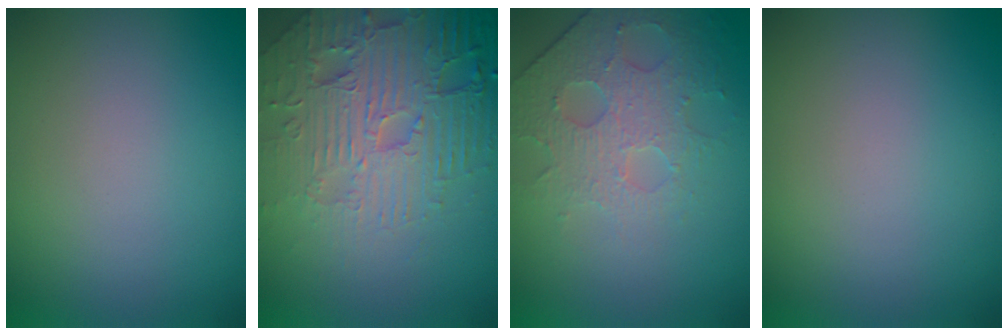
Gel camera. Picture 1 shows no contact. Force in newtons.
{"total": 7.7, "press": 5.7, "slide": 5.2}
{"total": 4.3, "press": 3.5, "slide": 2.5}
{"total": 0.0}